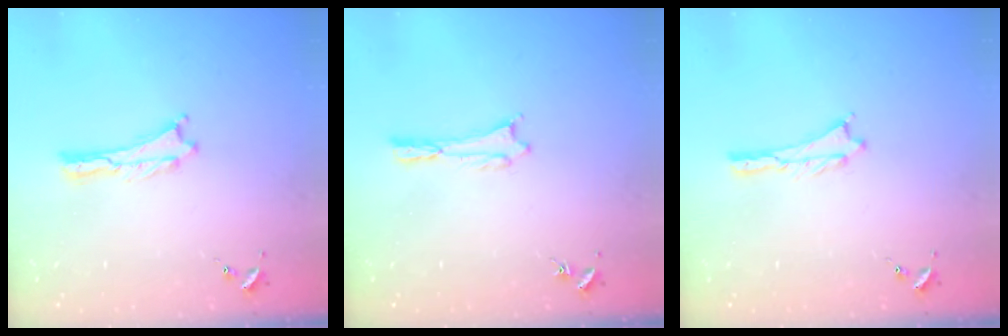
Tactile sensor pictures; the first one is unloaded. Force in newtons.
{"total": 0.7, "press": 0.7, "slide": 0.1}
{"total": 0.5, "press": 0.5, "slide": 0.2}